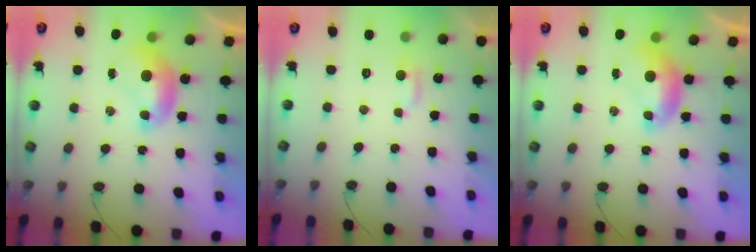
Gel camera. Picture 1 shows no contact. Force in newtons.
{"total": 2.9, "press": 2.8, "slide": 0.4}
{"total": 0.0}